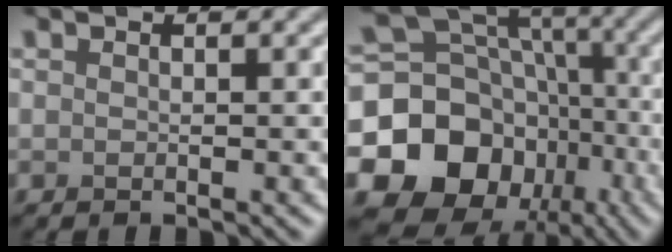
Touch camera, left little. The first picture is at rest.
{"total": 16.1, "force": [-5.7, 13.4, 6.9], "torque": [-0.139, -0.001, -0.117]}